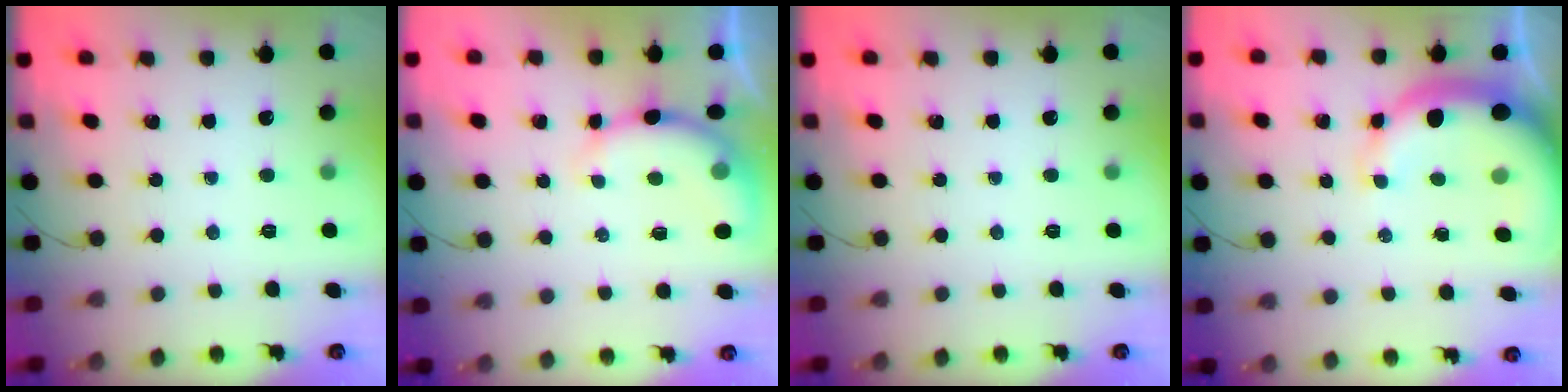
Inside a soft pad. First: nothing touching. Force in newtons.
{"total": 9.3, "press": 9.1, "slide": 1.8}
{"total": 0.0}
{"total": 10.5, "press": 10.2, "slide": 2.6}